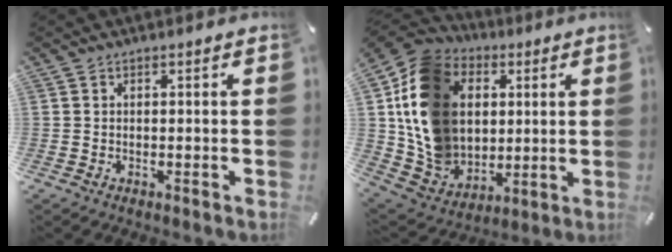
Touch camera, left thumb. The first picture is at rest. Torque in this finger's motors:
{"motor_torque": [2.51, 2.51, 1.48, 0.39, 0.83]}